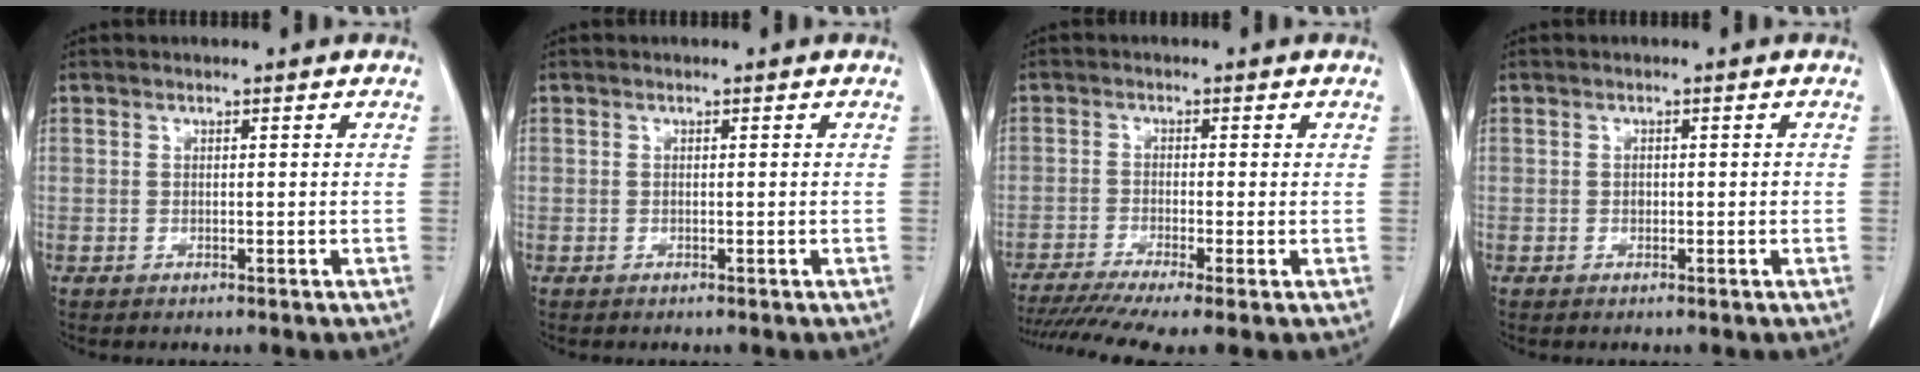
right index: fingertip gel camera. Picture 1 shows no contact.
{"total": 0.0}
{"total": 10.0, "force": [-7.1, 0.9, 7.0], "torque": [-0.118, -0.008, -0.117]}
{"total": 0.9, "force": [-0.1, 0.6, 0.6], "torque": [-0.010, 0.001, -0.002]}